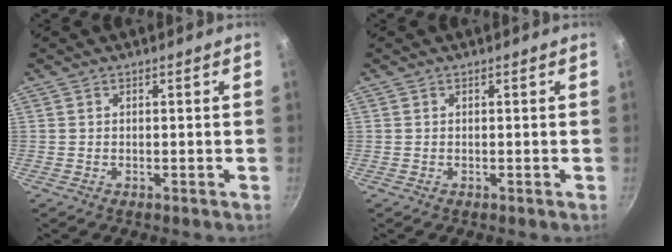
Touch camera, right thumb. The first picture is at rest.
{"total": 0.0}